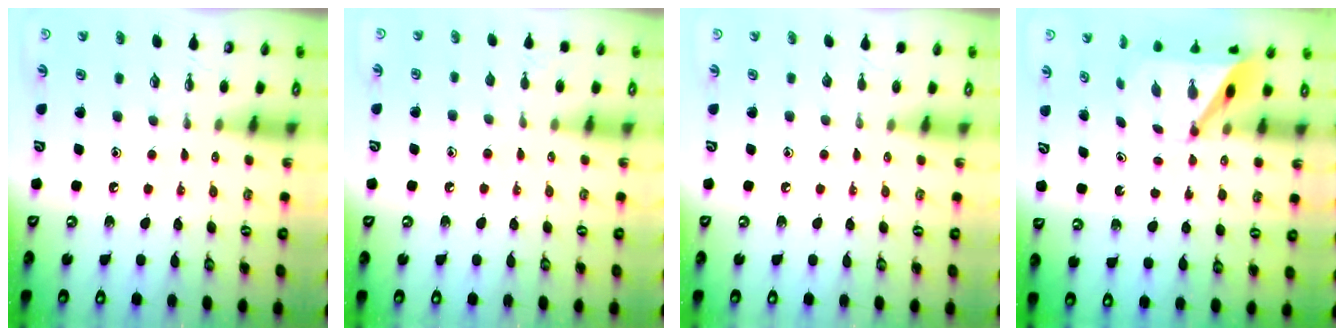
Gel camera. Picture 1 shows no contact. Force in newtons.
{"total": 5.0, "press": 4.9, "slide": 0.4}
{"total": 0.0}
{"total": 4.9, "press": 4.9, "slide": 0.3}